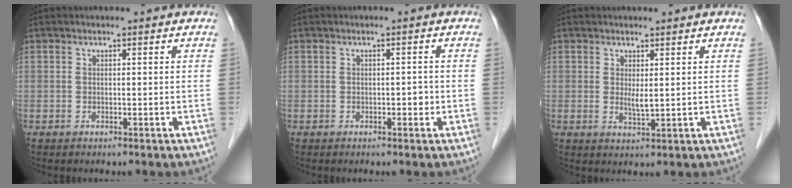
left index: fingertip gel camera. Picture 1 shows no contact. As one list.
[{"total": 1.0, "force": [-0.3, 0.6, 0.8], "torque": [-0.010, 0.002, -0.005]}, {"total": 2.0, "force": [0.6, 0.4, 1.8], "torque": [-0.038, -0.006, 0.016]}]